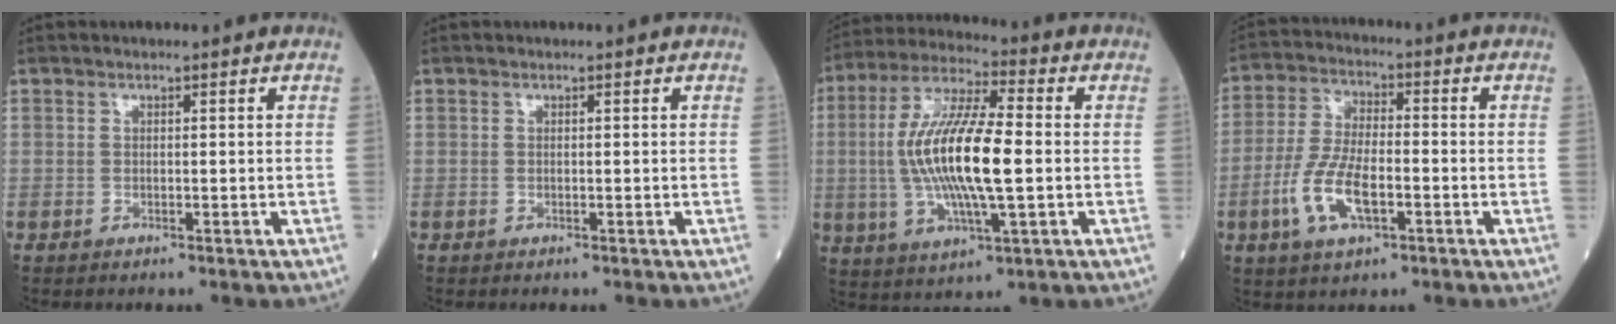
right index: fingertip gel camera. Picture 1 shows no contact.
{"total": 0.0}
{"total": 15.4, "force": [-0.7, 2.8, 15.1], "torque": [-0.307, 0.001, -0.013]}
{"total": 9.3, "force": [-3.2, 3.3, 8.1], "torque": [-0.176, -0.001, -0.061]}